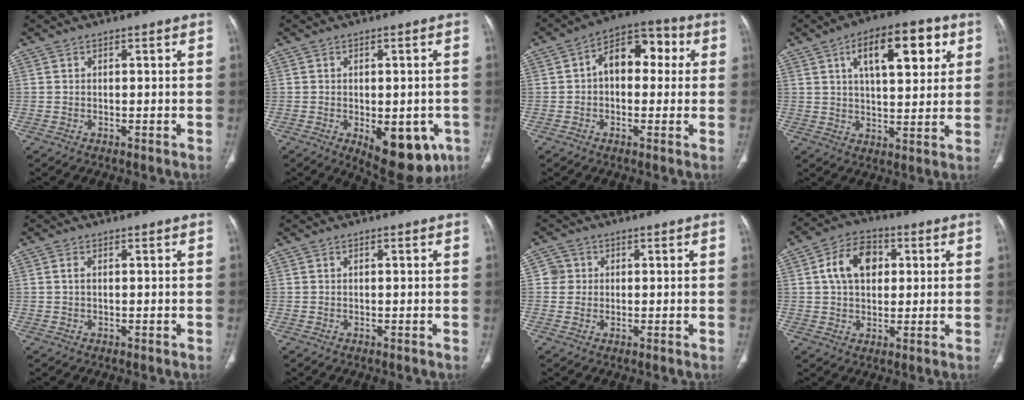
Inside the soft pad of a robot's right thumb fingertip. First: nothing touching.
{"total": 13.0, "force": [-5.0, 6.6, 10.0], "torque": [-0.104, 0.000, -0.052]}
{"total": 10.8, "force": [1.4, 7.0, 8.1], "torque": [-0.088, 0.035, 0.010]}
{"total": 15.0, "force": [5.8, 6.6, 12.1], "torque": [-0.146, -0.003, 0.087]}
{"total": 1.0, "force": [0.2, 0.5, 0.8], "torque": [-0.019, 0.004, 0.005]}
{"total": 0.0}
{"total": 2.8, "force": [0.4, 2.7, 0.2], "torque": [0.016, 0.004, 0.003]}
{"total": 10.1, "force": [2.2, 7.1, 6.9], "torque": [-0.101, 0.010, 0.034]}